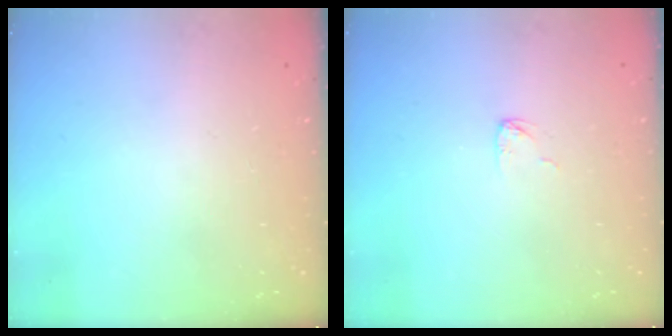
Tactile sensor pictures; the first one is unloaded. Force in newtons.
{"total": 3.0, "press": 3.0, "slide": 0.3}